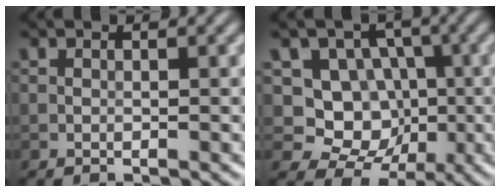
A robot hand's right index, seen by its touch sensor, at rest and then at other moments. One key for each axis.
{"total": 7.5, "fx": 0.2, "fy": 6.9, "fz": 3.0, "tx": -0.039, "ty": 0.006, "tz": -0.021}